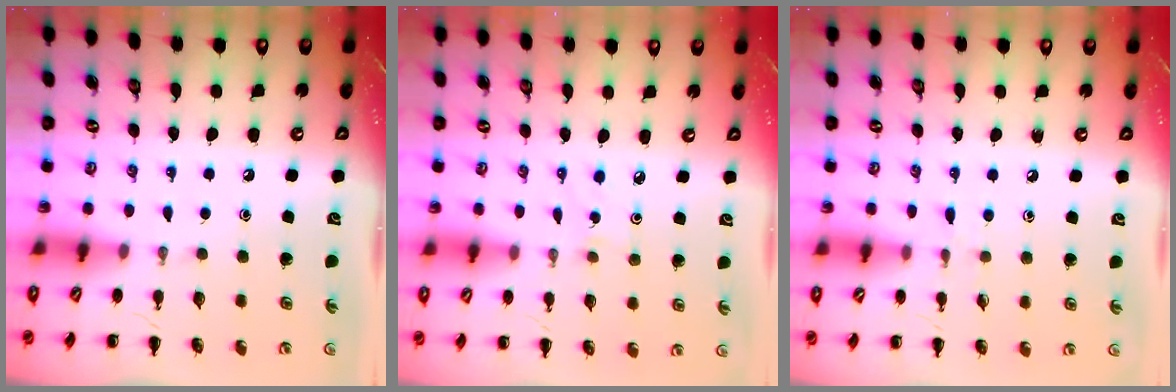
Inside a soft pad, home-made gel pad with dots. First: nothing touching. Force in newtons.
{"total": 2.1, "press": 2.0, "slide": 0.7}
{"total": 5.6, "press": 5.0, "slide": 2.4}